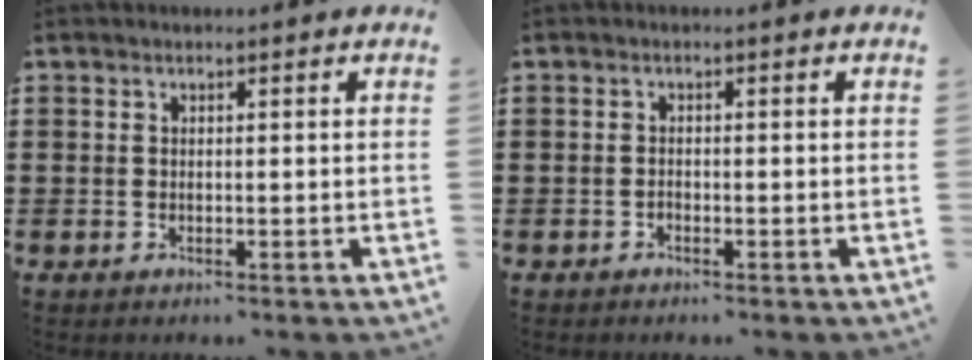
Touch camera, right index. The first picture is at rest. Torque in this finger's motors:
{"motor_torque": [2.14, 0.00, -0.02, -0.01]}